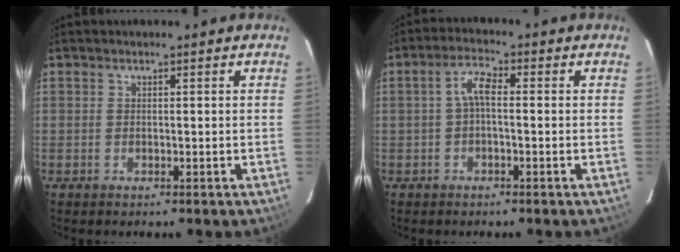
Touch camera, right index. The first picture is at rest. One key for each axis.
{"total": 3.6, "fx": -0.3, "fy": 1.4, "fz": 3.3, "tx": -0.070, "ty": 0.015, "tz": -0.007}